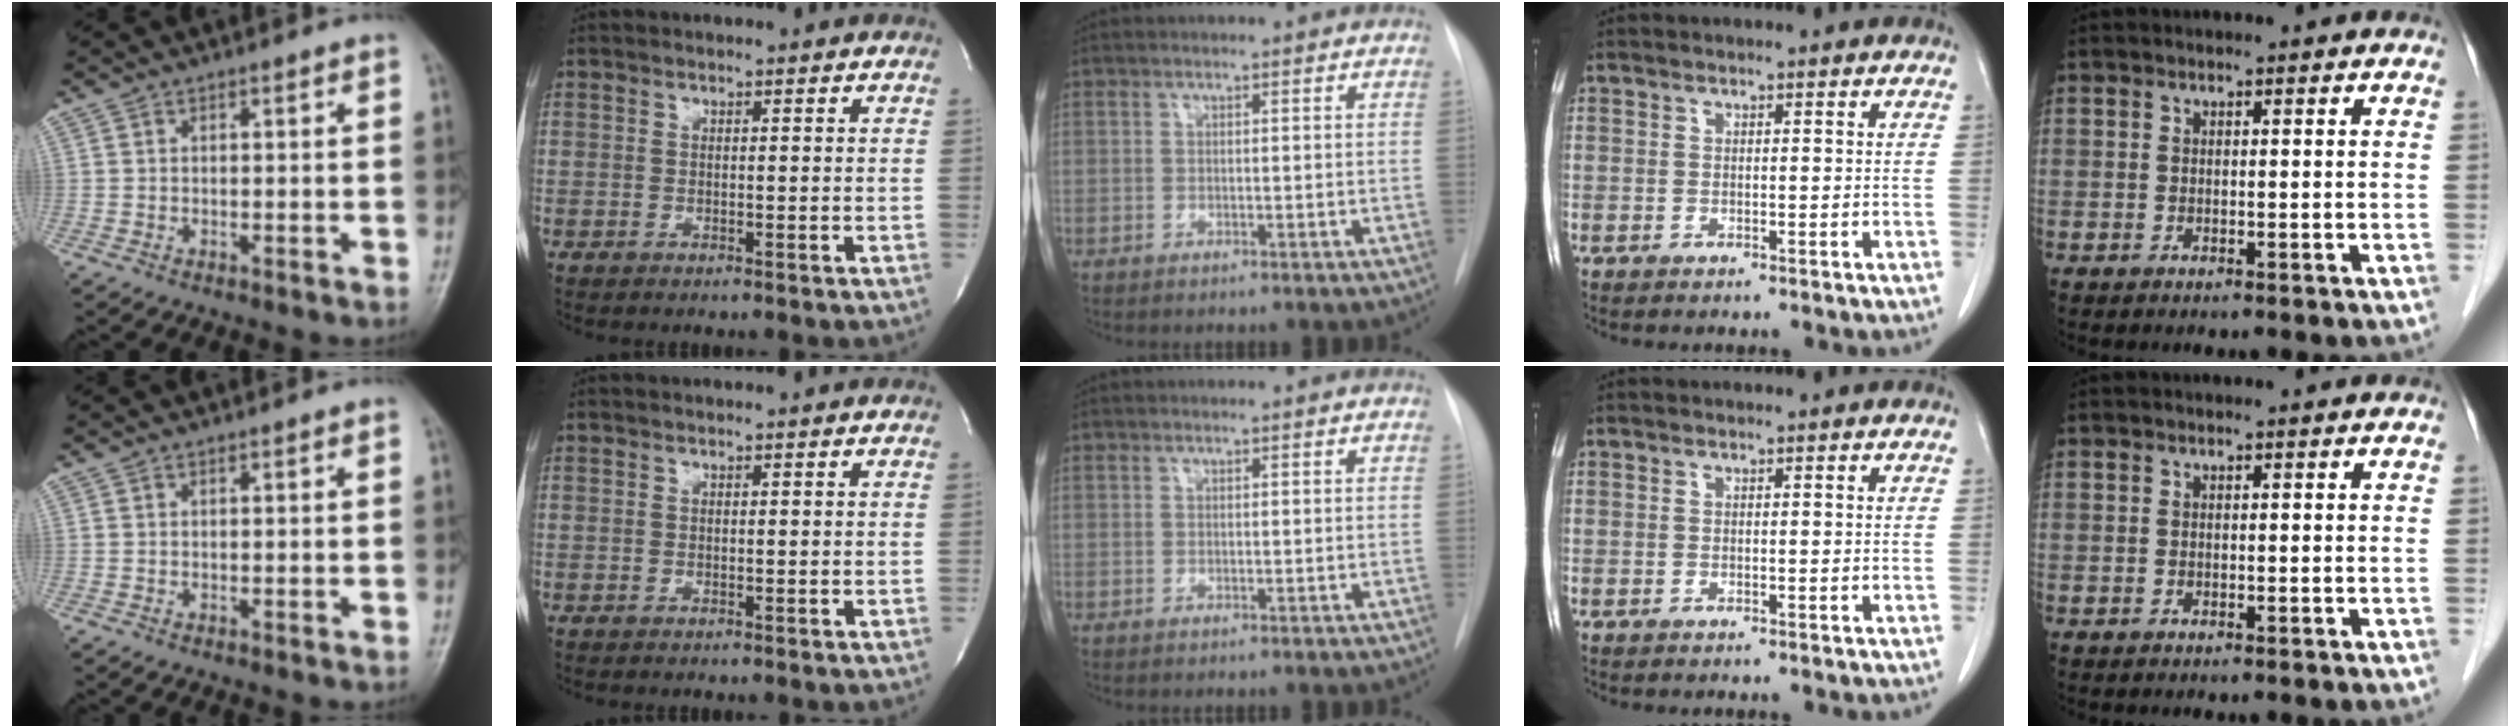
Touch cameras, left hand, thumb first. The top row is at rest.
{}